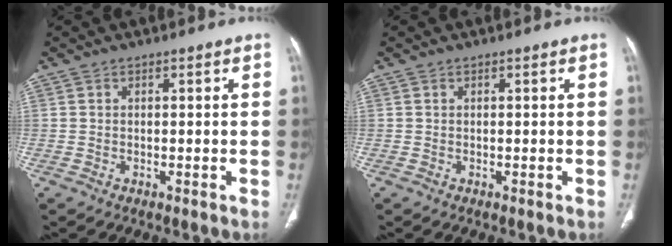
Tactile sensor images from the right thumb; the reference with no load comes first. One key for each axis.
{"total": 0.0}